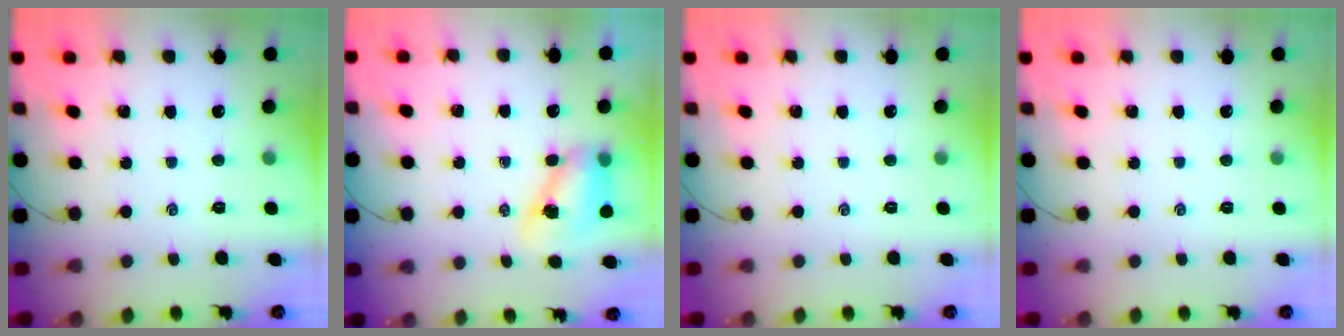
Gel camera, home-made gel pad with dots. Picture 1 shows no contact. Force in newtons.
{"total": 8.6, "press": 8.4, "slide": 1.5}
{"total": 0.0}
{"total": 0.0}